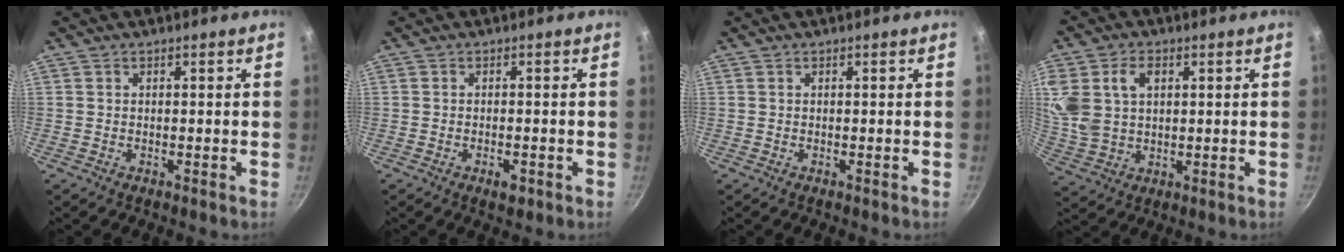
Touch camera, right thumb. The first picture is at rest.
{"total": 2.5, "force": [-1.2, 1.1, 1.9], "torque": [-0.027, 0.006, -0.015]}
{"total": 0.0}
{"total": 12.1, "force": [3.6, 8.7, 7.7], "torque": [-0.153, -0.006, 0.073]}